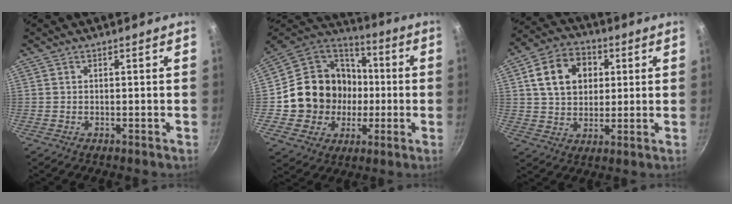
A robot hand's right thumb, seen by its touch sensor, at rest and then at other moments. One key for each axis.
{"total": 19.2, "fx": -1.2, "fy": 17.8, "fz": 7.2, "tx": -0.095, "ty": 0.031, "tz": -0.011}
{"total": 13.1, "fx": 3.5, "fy": 10.0, "fz": 7.7, "tx": -0.111, "ty": 0.009, "tz": 0.052}